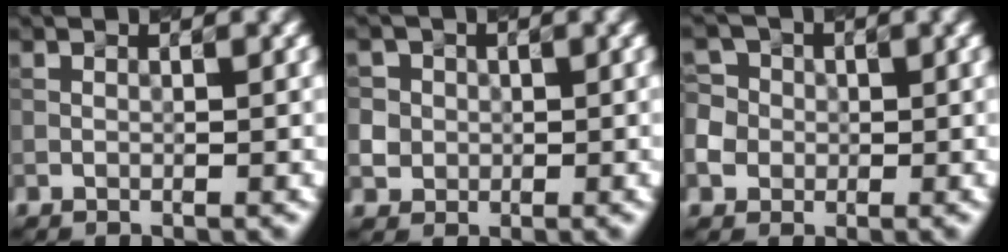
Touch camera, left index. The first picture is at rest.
{"total": 4.3, "force": [1.0, 3.9, 1.3], "torque": [-0.021, 0.021, 0.012]}
{"total": 5.1, "force": [-0.7, 4.7, 1.7], "torque": [-0.027, 0.026, -0.033]}